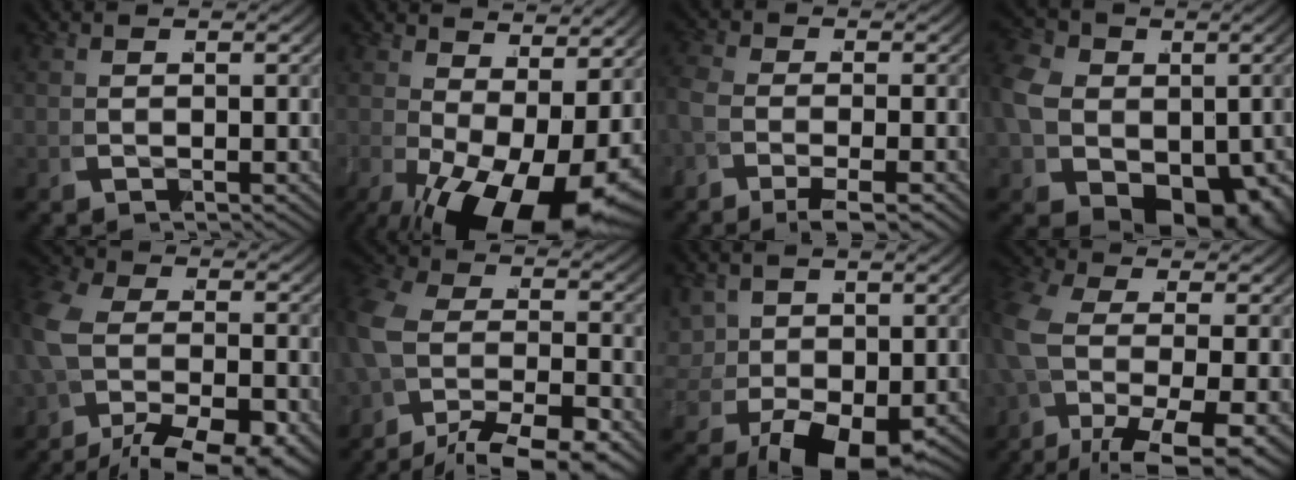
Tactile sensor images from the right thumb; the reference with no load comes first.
{"total": 10.6, "force": [-1.9, 5.4, 8.9], "torque": [-0.131, -0.044, -0.002]}
{"total": 2.5, "force": [-1.8, 0.9, 1.4], "torque": [-0.031, -0.005, -0.034]}
{"total": 11.7, "force": [-1.9, 8.9, 7.3], "torque": [-0.164, -0.071, -0.001]}
{"total": 7.8, "force": [-3.6, 4.5, 5.3], "torque": [-0.096, -0.031, -0.044]}
{"total": 8.4, "force": [-4.4, 5.0, 5.2], "torque": [-0.086, -0.029, -0.061]}
{"total": 5.0, "force": [0.1, 3.4, 3.7], "torque": [-0.082, -0.039, 0.025]}
{"total": 9.0, "force": [-2.9, 4.5, 7.2], "torque": [-0.160, -0.036, -0.021]}